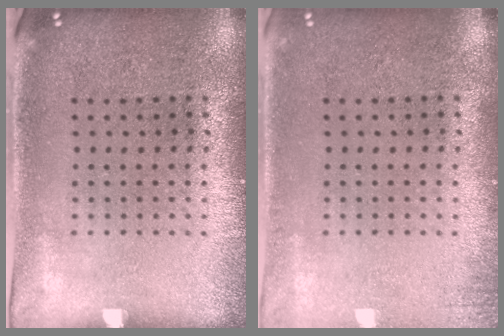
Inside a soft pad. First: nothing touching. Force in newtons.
{"total": 1.2, "press": 1.2, "slide": 0.2}